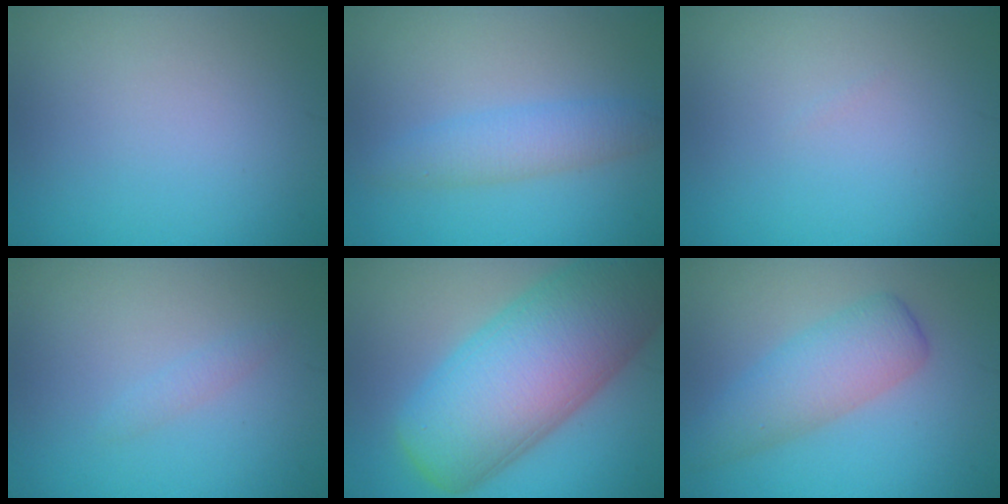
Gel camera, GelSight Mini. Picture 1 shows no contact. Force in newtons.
{"total": 3.0, "press": 3.0, "slide": 0.1}
{"total": 0.0}
{"total": 0.9, "press": 0.8, "slide": 0.1}
{"total": 15.0, "press": 14.9, "slide": 0.6}
{"total": 4.8, "press": 4.8, "slide": 0.1}